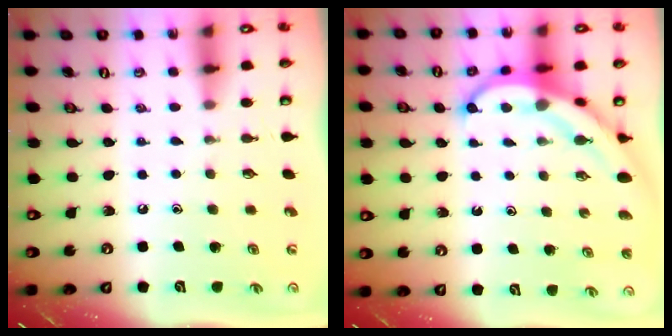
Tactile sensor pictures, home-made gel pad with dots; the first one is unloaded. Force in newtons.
{"total": 7.6, "press": 7.6, "slide": 0.8}